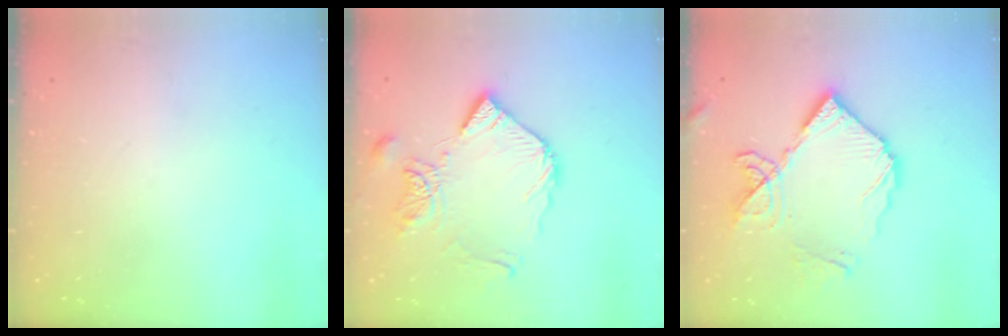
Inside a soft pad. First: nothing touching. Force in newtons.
{"total": 13.2, "press": 13.2, "slide": 1.0}
{"total": 14.1, "press": 14.0, "slide": 1.1}